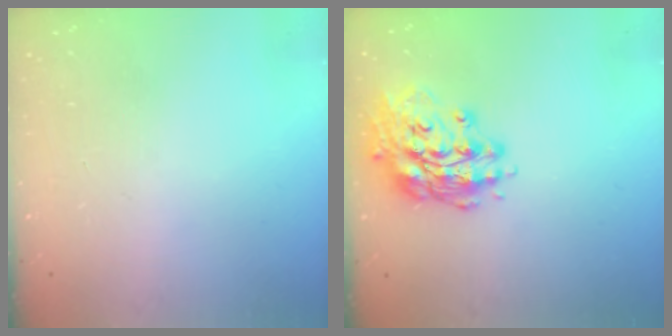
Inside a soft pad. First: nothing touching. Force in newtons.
{"total": 15.0, "press": 14.7, "slide": 2.6}